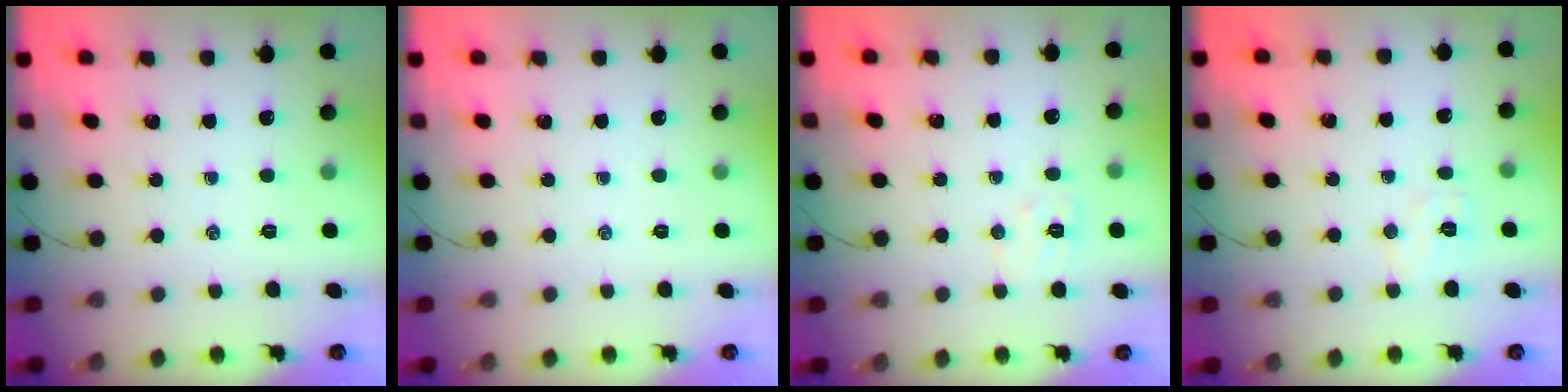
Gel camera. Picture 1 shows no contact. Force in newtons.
{"total": 0.0}
{"total": 6.3, "press": 6.2, "slide": 1.4}
{"total": 5.2, "press": 5.1, "slide": 1.2}